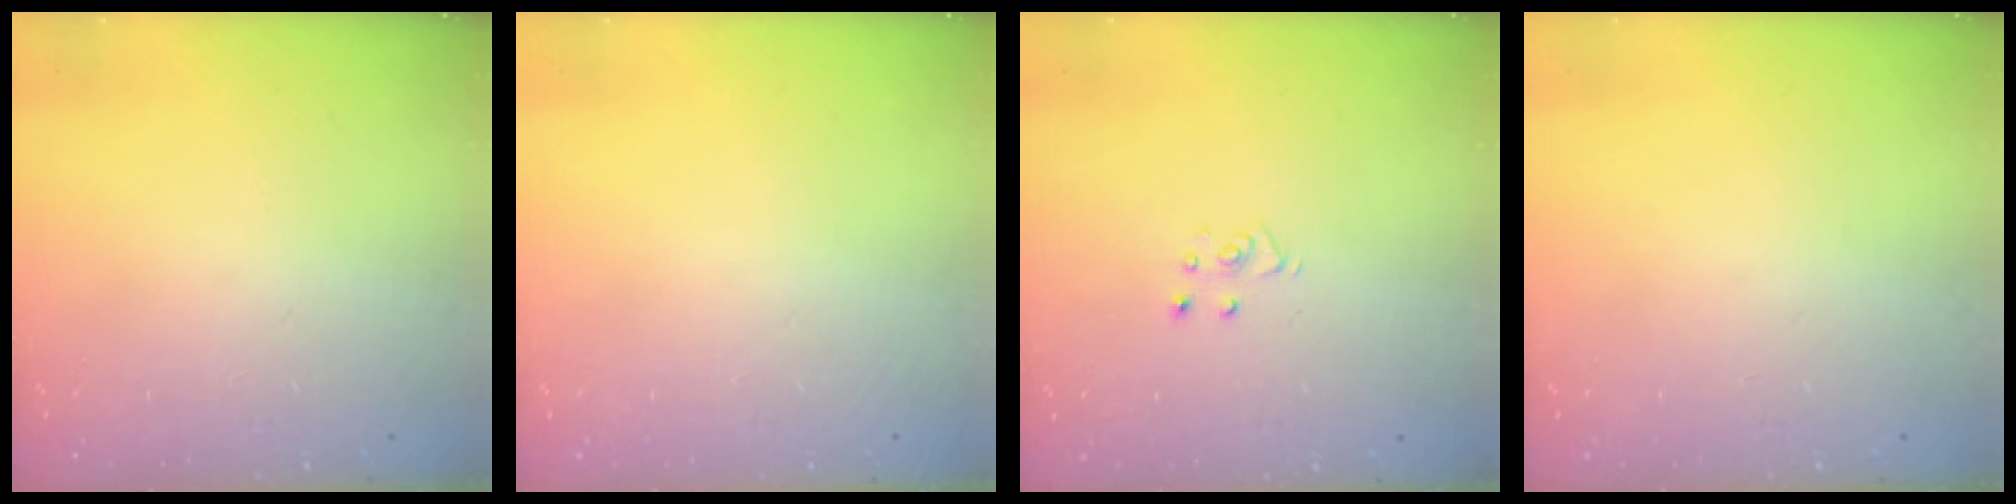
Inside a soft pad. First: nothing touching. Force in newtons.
{"total": 0.0}
{"total": 3.6, "press": 3.6, "slide": 0.2}
{"total": 0.0}